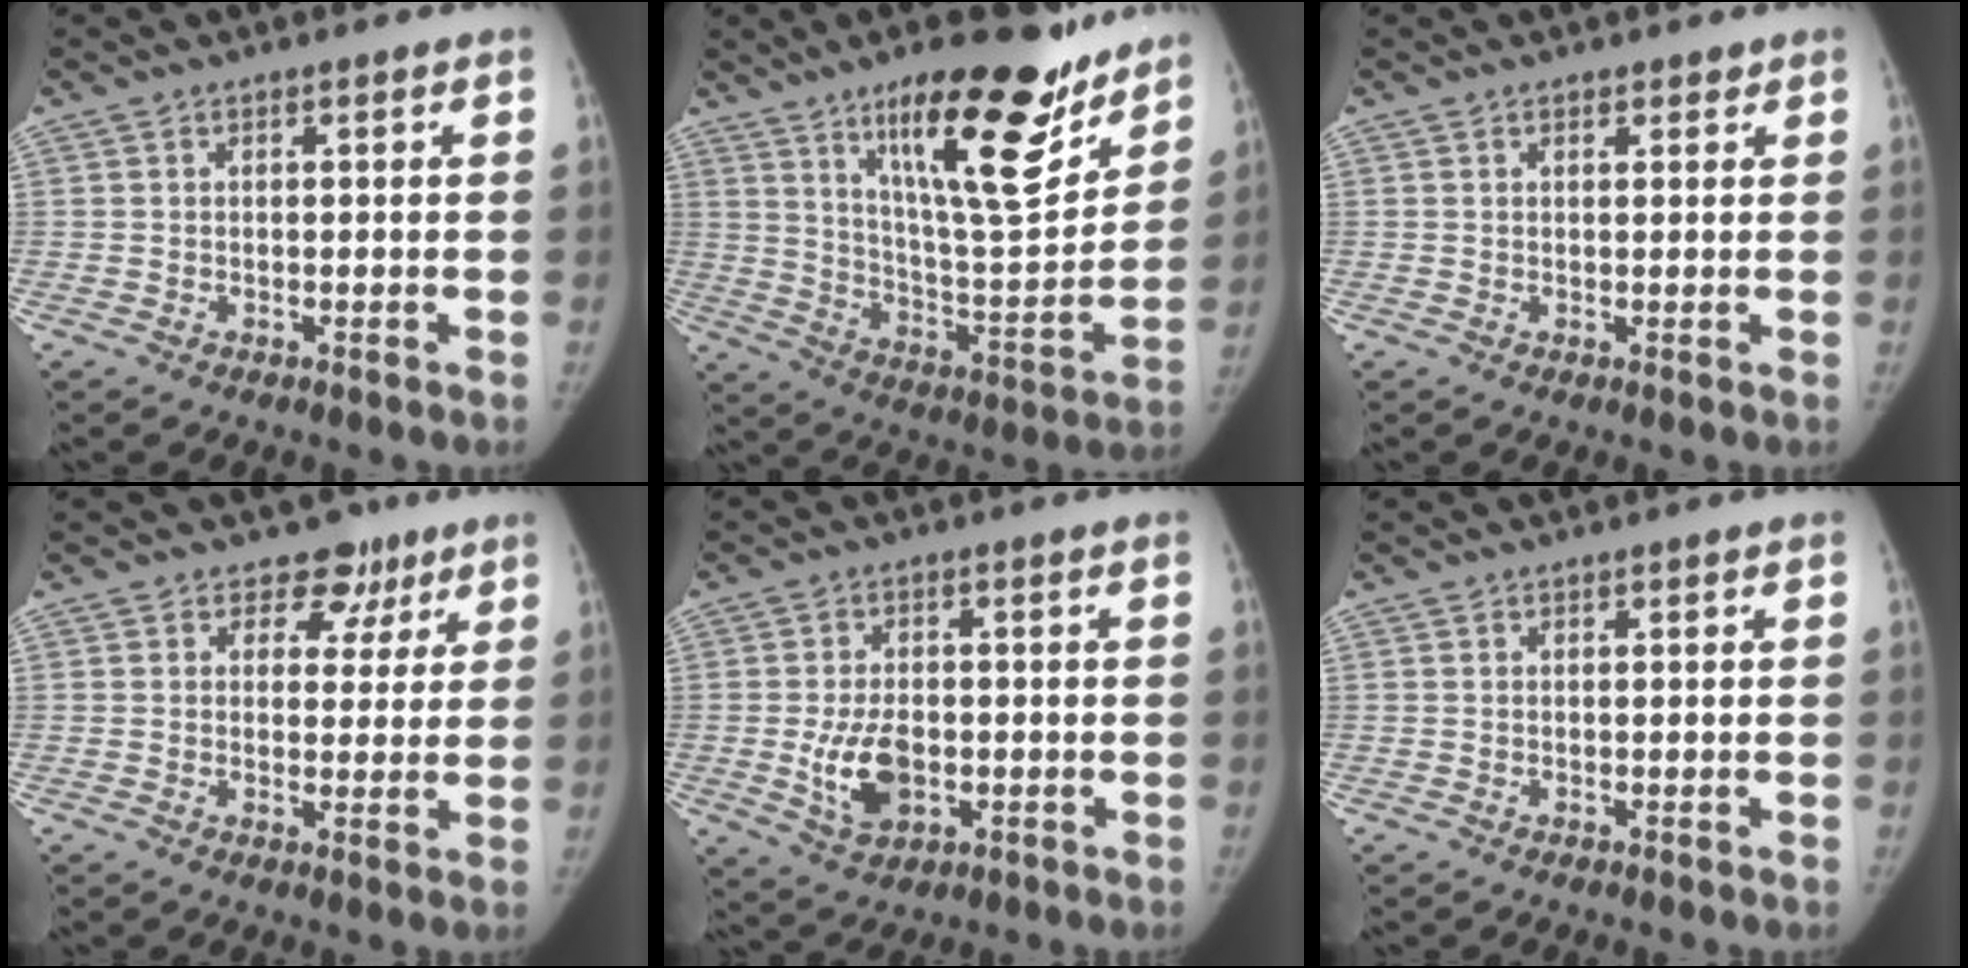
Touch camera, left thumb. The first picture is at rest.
{"total": 23.2, "force": [15.0, 6.2, 16.6], "torque": [-0.216, -0.087, 0.244]}
{"total": 1.4, "force": [1.0, 0.7, 0.6], "torque": [-0.002, -0.006, 0.011]}
{"total": 5.8, "force": [3.6, 4.4, 1.2], "torque": [0.026, -0.011, 0.046]}
{"total": 8.0, "force": [-1.4, 4.8, 6.2], "torque": [-0.106, -0.001, -0.018]}
{"total": 0.0}